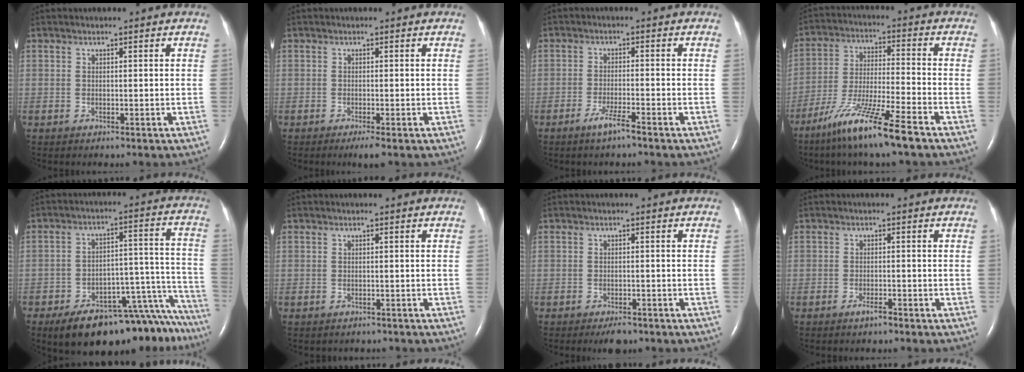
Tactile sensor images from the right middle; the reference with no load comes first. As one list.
[{"total": 1.8, "force": [-1.1, 0.0, 1.4], "torque": [-0.025, -0.007, -0.018]}, {"total": 3.6, "force": [-2.6, -0.3, 2.5], "torque": [-0.056, -0.007, -0.051]}, {"total": 12.4, "force": [-8.5, -0.5, 9.0], "torque": [-0.183, -0.038, -0.159]}, {"total": 22.0, "force": [-18.5, 6.2, 10.2], "torque": [-0.046, 0.048, -0.247]}, {"total": 1.6, "force": [-1.3, 0.8, 0.2], "torque": [-0.010, -0.001, -0.016]}, {"total": 2.7, "force": [-2.0, 1.0, 1.4], "torque": [-0.023, -0.002, -0.025]}, {"total": 1.4, "force": [-1.1, 0.1, 0.9], "torque": [-0.021, -0.001, -0.019]}]